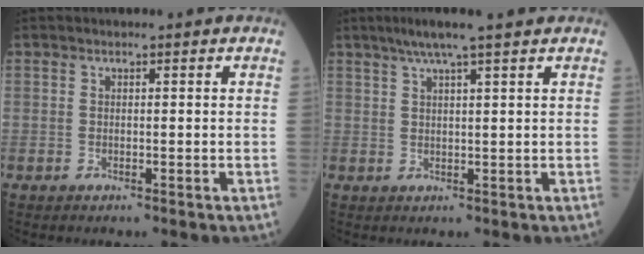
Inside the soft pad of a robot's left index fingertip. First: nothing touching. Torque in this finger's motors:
{"motor_torque": [0.37, -0.52, 0.11, 0.08]}